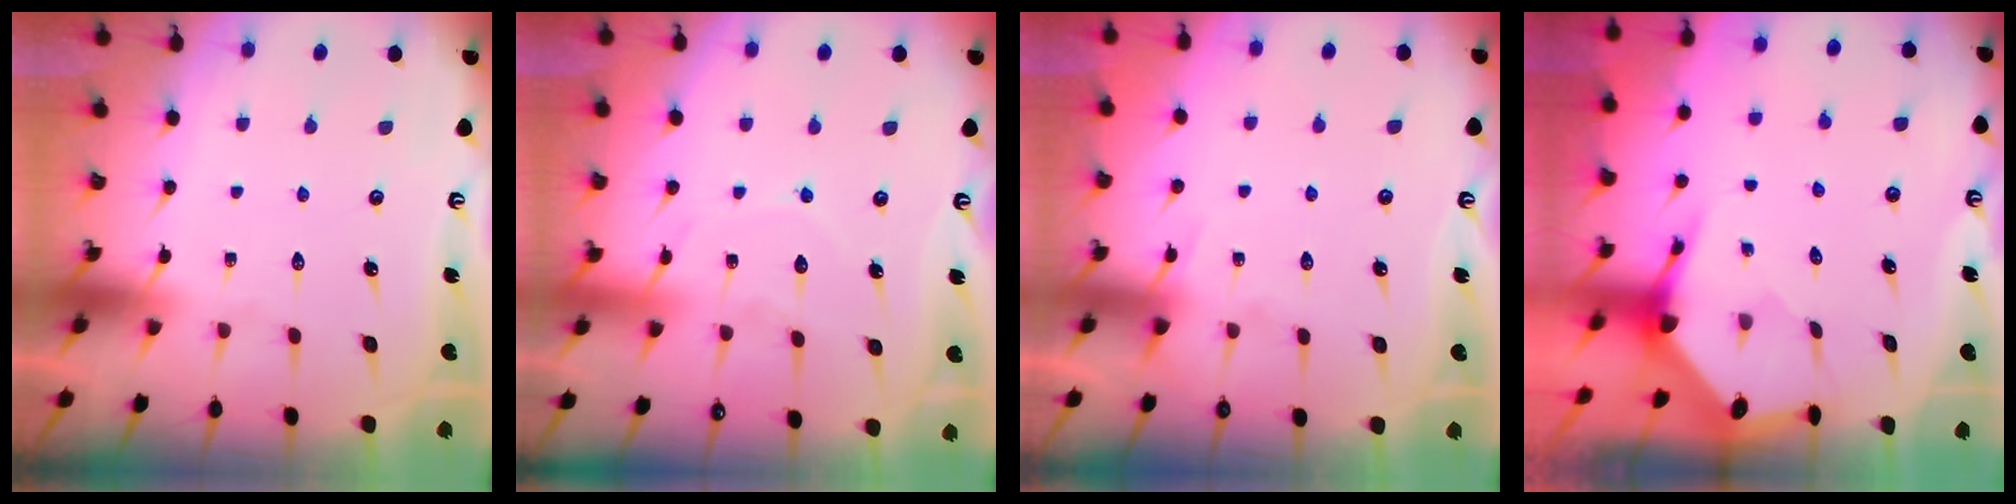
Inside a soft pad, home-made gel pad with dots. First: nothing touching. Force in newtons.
{"total": 7.4, "press": 7.4, "slide": 0.8}
{"total": 6.4, "press": 6.4, "slide": 0.8}
{"total": 3.4, "press": 3.4, "slide": 0.5}